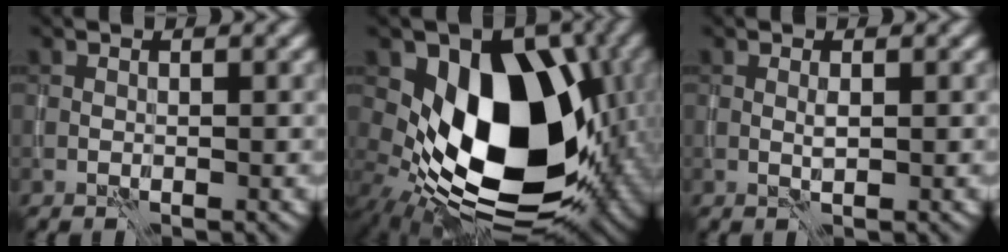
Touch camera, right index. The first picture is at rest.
{"total": 14.2, "force": [-0.7, 8.6, 11.2], "torque": [-0.159, -0.010, -0.024]}
{"total": 0.6, "force": [0.1, 0.0, 0.6], "torque": [-0.014, 0.000, 0.001]}